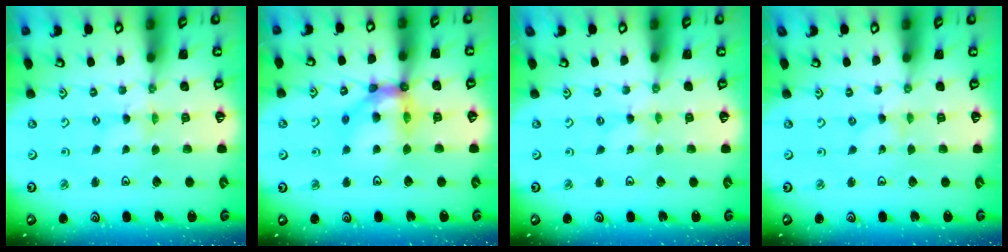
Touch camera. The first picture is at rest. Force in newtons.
{"total": 12.6, "press": 12.6, "slide": 1.5}
{"total": 0.0}
{"total": 0.0}